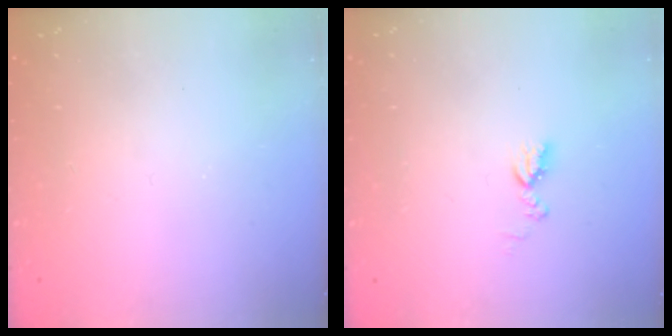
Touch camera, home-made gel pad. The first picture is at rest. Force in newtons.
{"total": 6.9, "press": 6.8, "slide": 0.8}